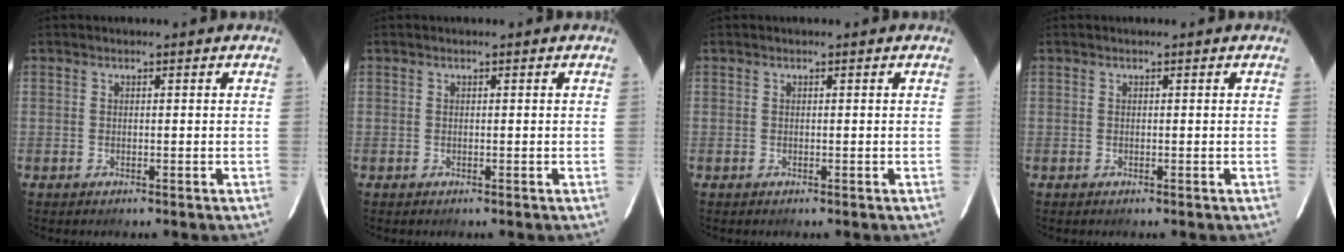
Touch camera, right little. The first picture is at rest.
{"total": 0.0}
{"total": 0.0}
{"total": 0.0}